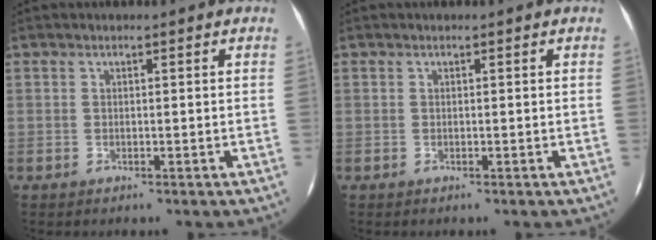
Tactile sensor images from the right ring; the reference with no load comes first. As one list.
[{"total": 0.0}]